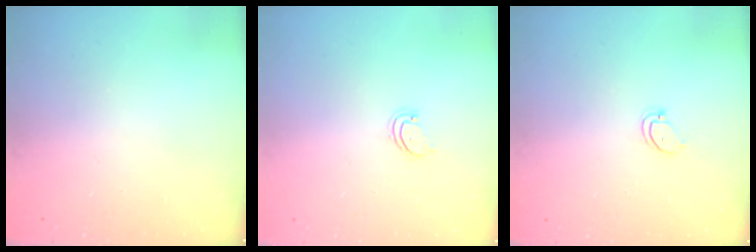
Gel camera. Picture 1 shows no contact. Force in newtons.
{"total": 1.9, "press": 1.9, "slide": 0.2}
{"total": 3.5, "press": 3.5, "slide": 0.4}